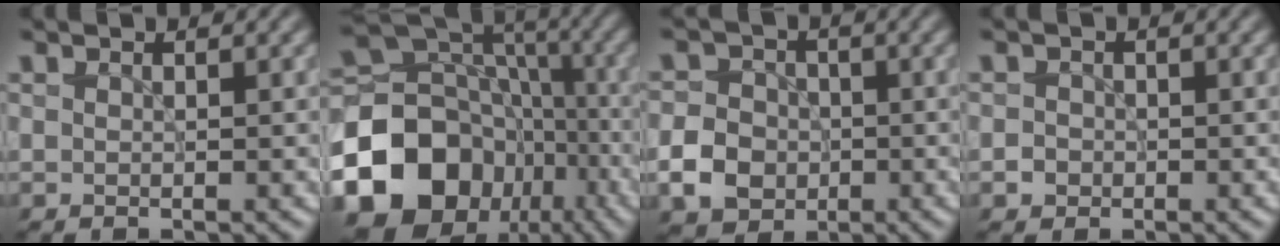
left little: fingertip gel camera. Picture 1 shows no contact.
{"total": 19.3, "force": [-8.1, 15.2, 8.5], "torque": [-0.184, -0.018, -0.140]}
{"total": 4.5, "force": [-1.3, 3.9, 1.9], "torque": [-0.037, 0.003, -0.035]}
{"total": 1.0, "force": [-0.4, 0.9, 0.2], "torque": [0.000, -0.001, -0.009]}